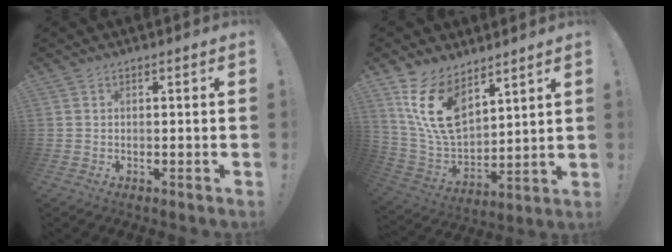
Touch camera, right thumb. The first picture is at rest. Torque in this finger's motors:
{"motor_torque": [1.04, 3.61, 0.71, -0.19, 0.15]}